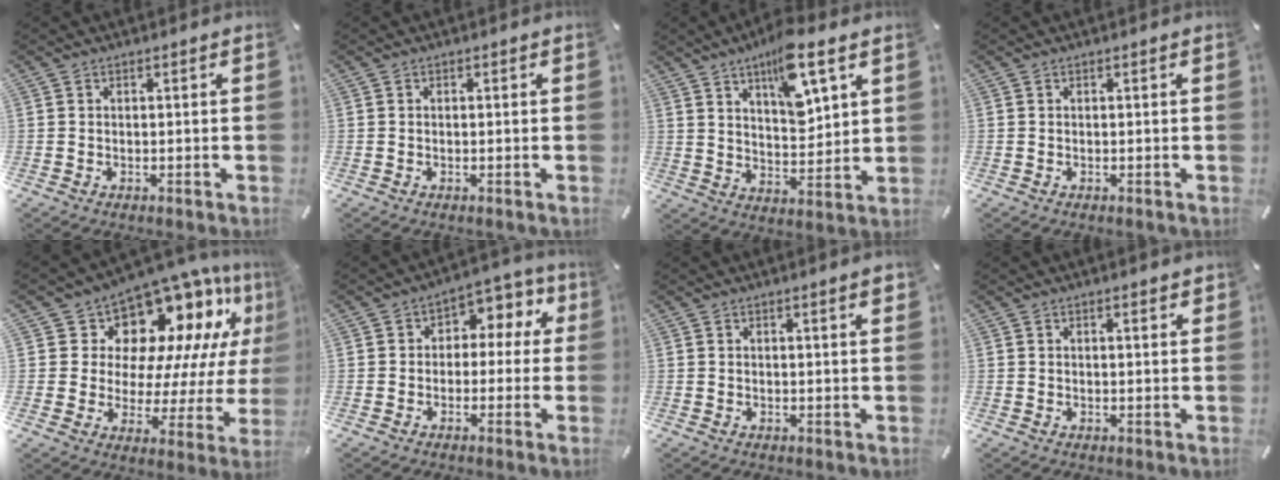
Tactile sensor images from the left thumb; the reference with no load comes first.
{"total": 0.0}
{"total": 11.8, "force": [7.7, 4.4, 7.9], "torque": [-0.117, -0.041, 0.129]}
{"total": 0.0}
{"total": 14.8, "force": [10.7, 8.4, 6.0], "torque": [-0.091, -0.116, 0.180]}
{"total": 7.0, "force": [0.4, 5.6, 4.1], "torque": [-0.051, 0.008, 0.000]}
{"total": 1.9, "force": [1.0, 0.2, 1.6], "torque": [-0.033, 0.002, 0.016]}
{"total": 1.2, "force": [0.8, 0.5, 0.8], "torque": [-0.016, 0.003, 0.014]}